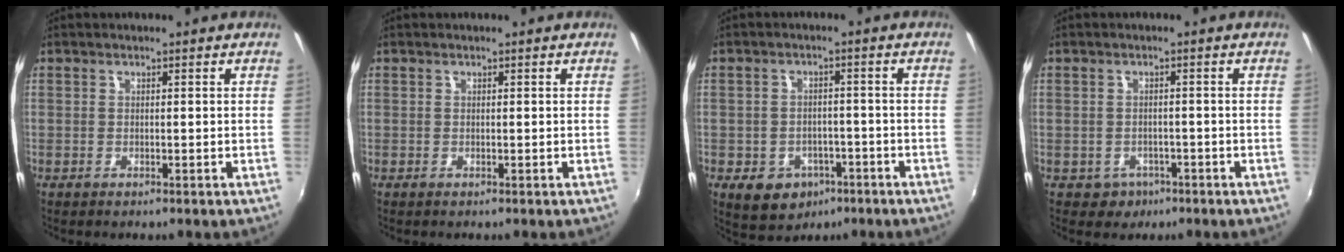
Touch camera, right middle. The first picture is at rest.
{"total": 0.0}
{"total": 8.8, "force": [-4.3, 6.9, 3.4], "torque": [-0.083, 0.004, -0.044]}
{"total": 3.7, "force": [-1.7, 3.2, 0.7], "torque": [-0.025, 0.001, -0.019]}